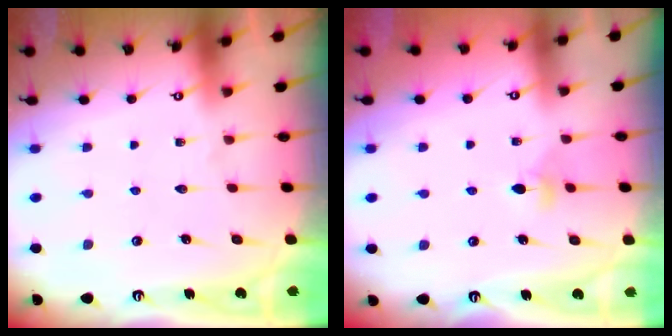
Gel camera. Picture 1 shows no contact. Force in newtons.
{"total": 3.1, "press": 3.0, "slide": 0.8}